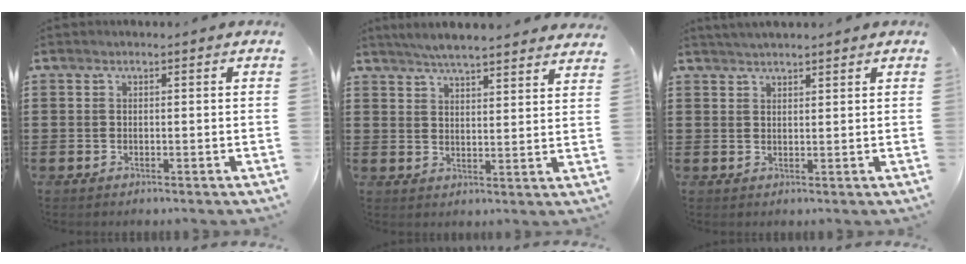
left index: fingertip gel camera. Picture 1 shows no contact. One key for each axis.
{"total": 4.7, "fx": 4.5, "fy": -0.1, "fz": 1.1, "tx": -0.036, "ty": -0.017, "tz": 0.081}
{"total": 1.8, "fx": 1.7, "fy": 0.0, "fz": 0.3, "tx": -0.009, "ty": 0.004, "tz": 0.034}